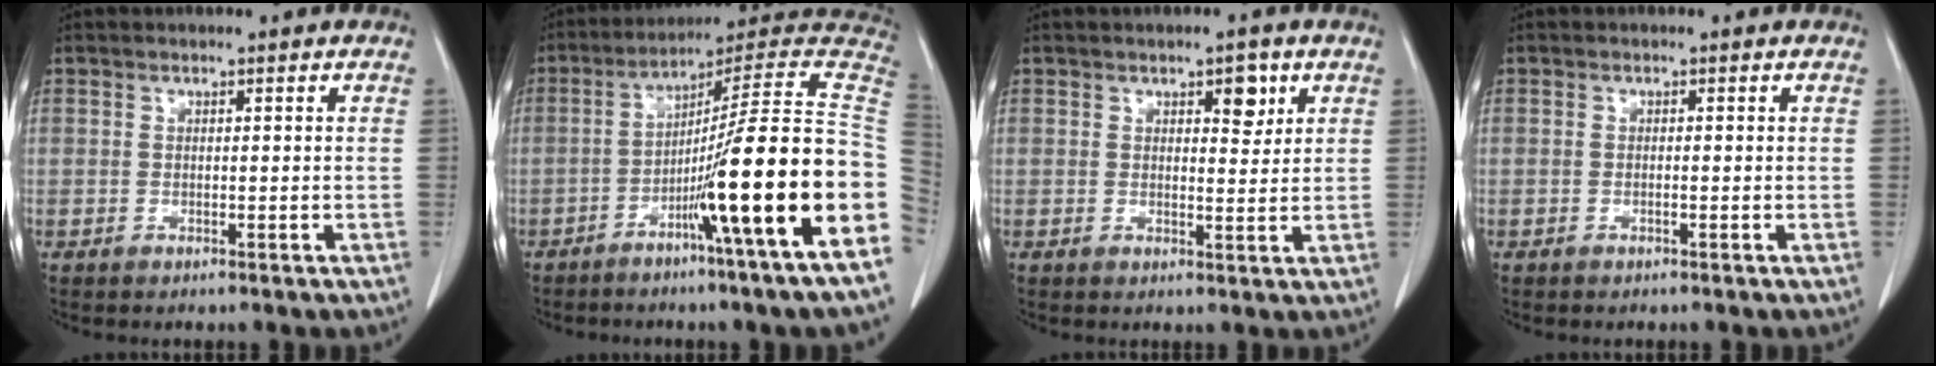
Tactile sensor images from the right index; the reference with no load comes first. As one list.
[{"total": 22.1, "force": [-6.2, -2.7, 21.0], "torque": [-0.237, 0.003, -0.117]}, {"total": 3.4, "force": [1.8, 1.4, 2.5], "torque": [-0.031, -0.003, 0.025]}, {"total": 0.0}]